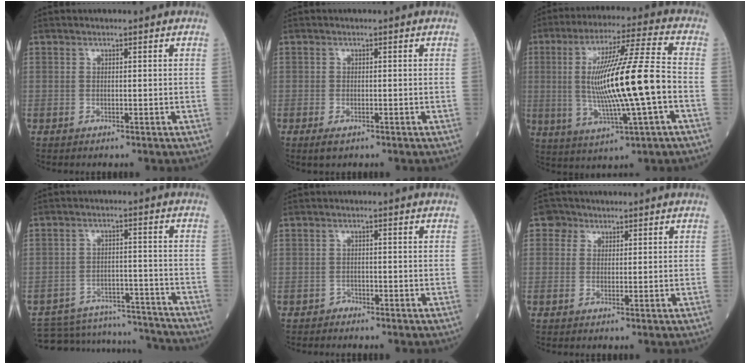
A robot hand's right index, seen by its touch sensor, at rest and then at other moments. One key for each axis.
{"total": 1.6, "fx": -0.9, "fy": 0.7, "fz": 1.1, "tx": -0.026, "ty": -0.003, "tz": -0.011}
{"total": 16.5, "fx": -1.4, "fy": 0.2, "fz": 16.4, "tx": -0.304, "ty": 0.002, "tz": -0.024}
{"total": 16.1, "fx": -15.5, "fy": 3.6, "fz": 2.8, "tx": -0.053, "ty": 0.023, "tz": -0.207}
{"total": 0.9, "fx": -0.8, "fy": 0.4, "fz": -0.2, "tx": 0.002, "ty": 0.001, "tz": -0.018}
{"total": 2.2, "fx": 1.0, "fy": 1.9, "fz": 0.2, "tx": 0.005, "ty": 0.002, "tz": 0.011}